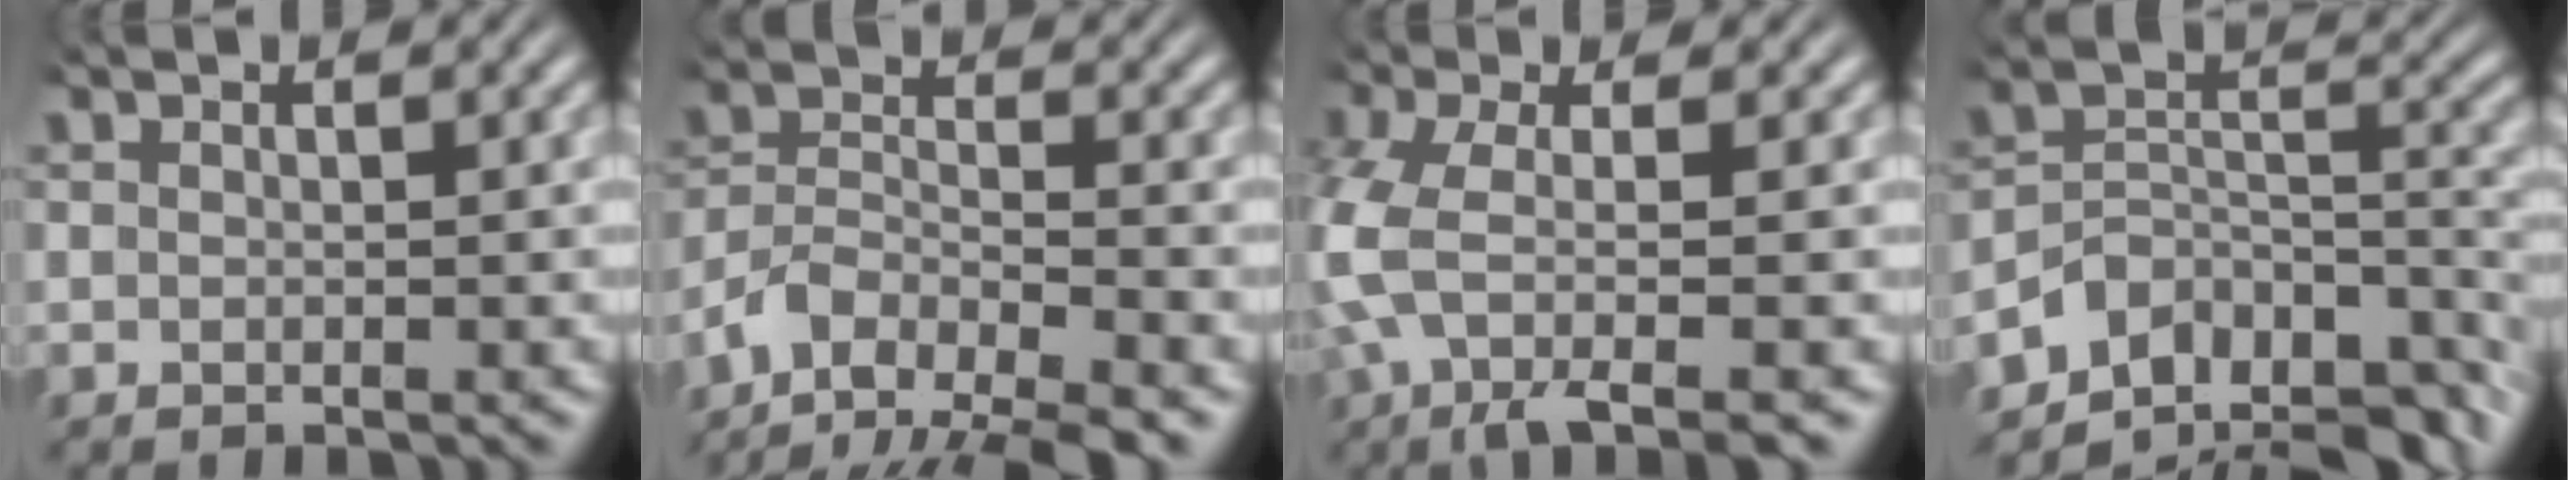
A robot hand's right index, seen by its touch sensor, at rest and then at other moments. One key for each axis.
{"total": 9.5, "fx": -4.1, "fy": 7.1, "fz": 4.7, "tx": -0.105, "ty": -0.035, "tz": -0.065}
{"total": 7.4, "fx": -2.6, "fy": 3.4, "fz": 6.1, "tx": -0.155, "ty": -0.043, "tz": -0.019}
{"total": 14.3, "fx": -7.2, "fy": 9.4, "fz": 8.1, "tx": -0.122, "ty": -0.039, "tz": -0.106}